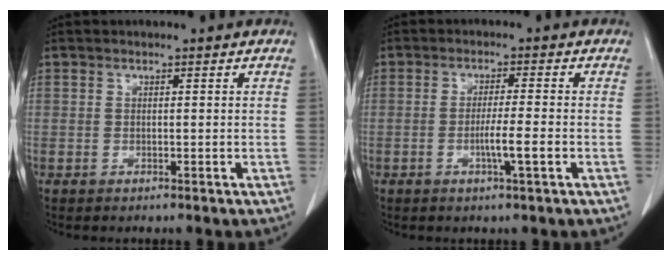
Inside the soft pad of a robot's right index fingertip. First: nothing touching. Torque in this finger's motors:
{"motor_torque": [0.92, -0.43, 0.46, 0.13]}